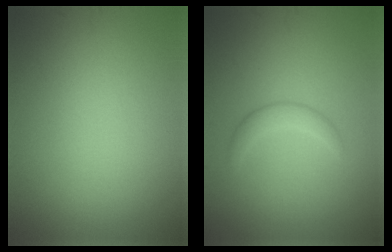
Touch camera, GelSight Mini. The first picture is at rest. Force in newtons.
{"total": 1.7, "press": 1.7, "slide": 0.2}